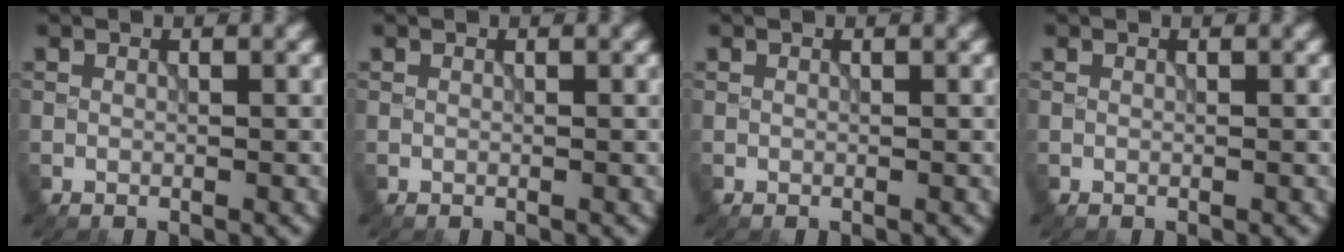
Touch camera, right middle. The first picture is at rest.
{"total": 0.0}
{"total": 0.0}
{"total": 0.0}